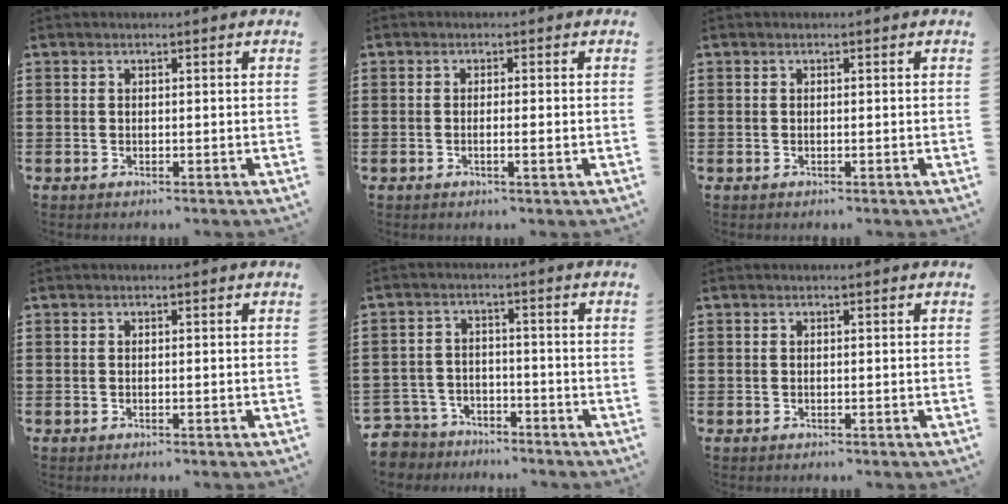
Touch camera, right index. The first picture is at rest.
{"total": 1.6, "force": [-0.6, -0.1, 1.5], "torque": [-0.023, -0.003, -0.011]}
{"total": 0.0}
{"total": 0.0}
{"total": 4.3, "force": [-4.1, 1.3, -0.1], "torque": [-0.024, -0.003, -0.092]}
{"total": 0.0}